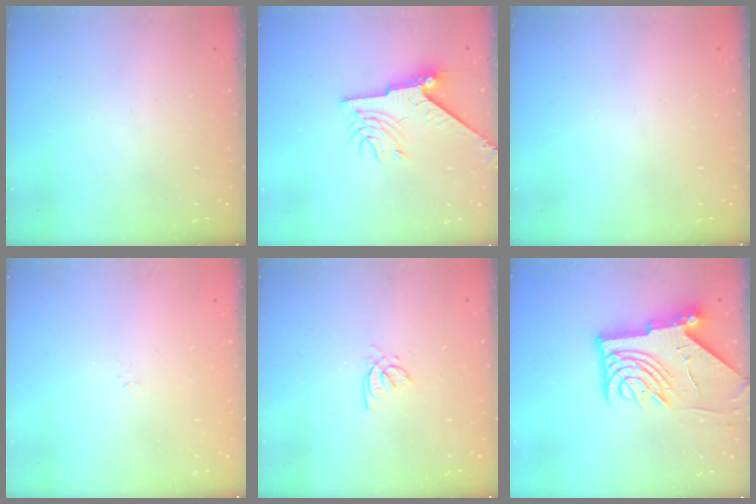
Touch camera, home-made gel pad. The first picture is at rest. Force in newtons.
{"total": 8.6, "press": 8.5, "slide": 0.7}
{"total": 0.0}
{"total": 1.3, "press": 1.2, "slide": 0.3}
{"total": 2.0, "press": 2.0, "slide": 0.4}
{"total": 14.5, "press": 14.4, "slide": 1.3}